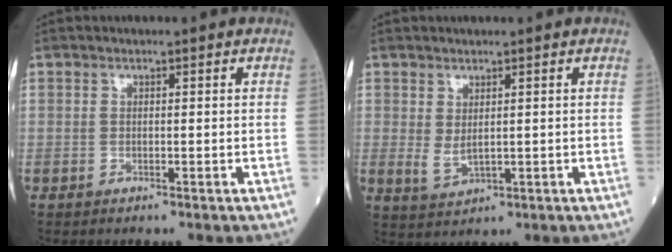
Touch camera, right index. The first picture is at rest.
{"total": 2.9, "force": [0.4, 1.5, 2.4], "torque": [-0.049, -0.003, 0.018]}